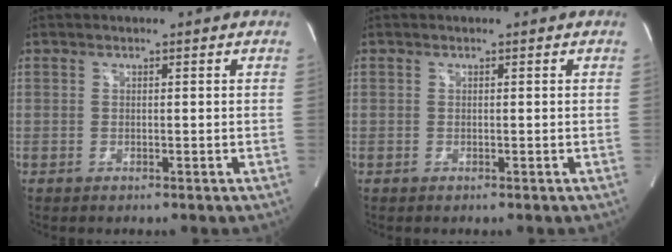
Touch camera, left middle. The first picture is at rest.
{"total": 0.0}